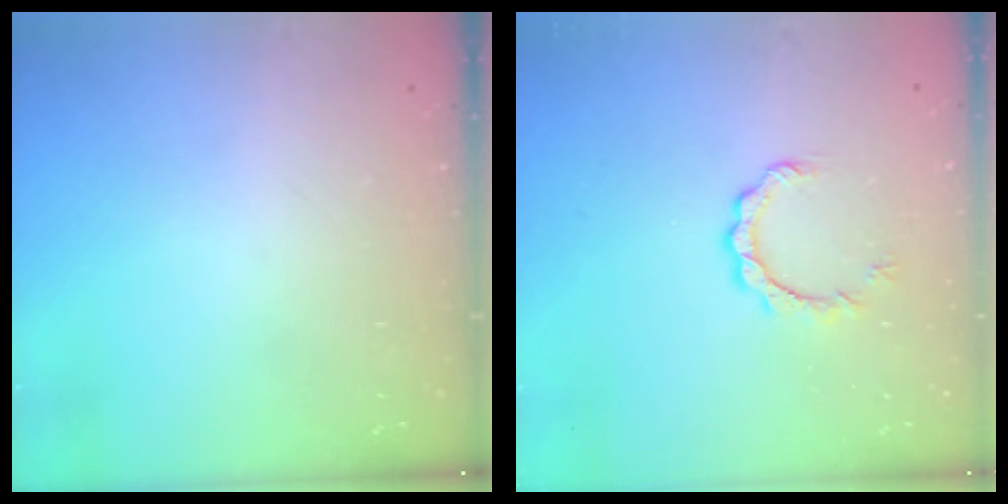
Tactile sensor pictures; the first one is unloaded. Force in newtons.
{"total": 4.0, "press": 3.9, "slide": 0.3}